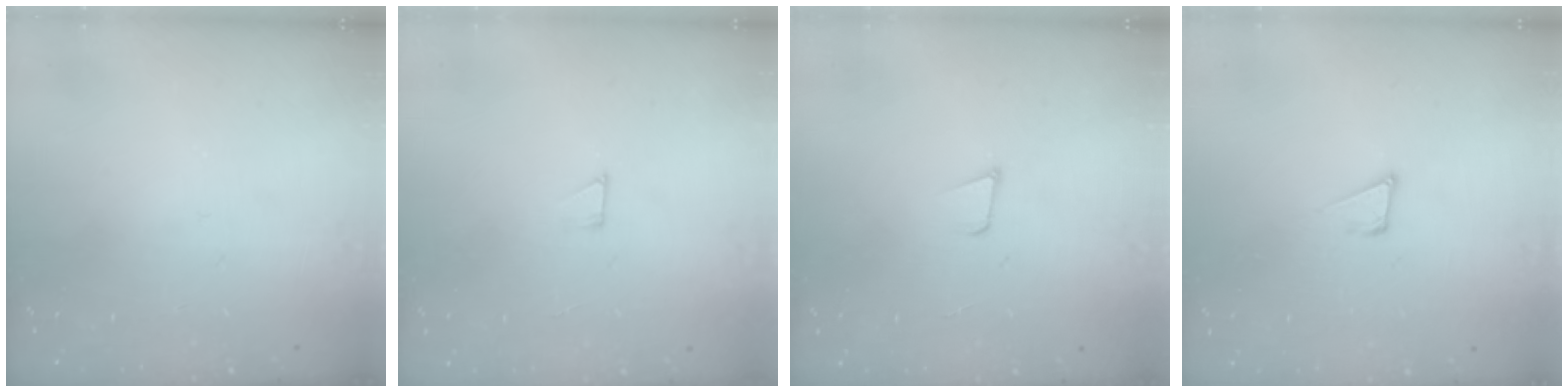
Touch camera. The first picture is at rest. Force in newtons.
{"total": 1.9, "press": 1.9, "slide": 0.1}
{"total": 3.4, "press": 2.2, "slide": 2.6}
{"total": 4.3, "press": 4.3, "slide": 0.1}